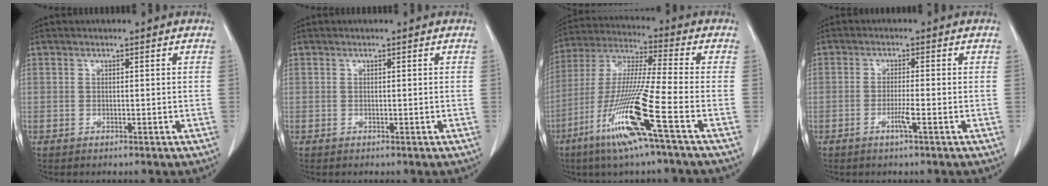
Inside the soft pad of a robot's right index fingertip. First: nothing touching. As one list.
[{"total": 0.0}, {"total": 15.6, "force": [-7.1, -1.1, 13.8], "torque": [-0.290, -0.028, -0.137]}, {"total": 2.5, "force": [-1.1, -0.3, 2.2], "torque": [-0.048, -0.003, -0.021]}]